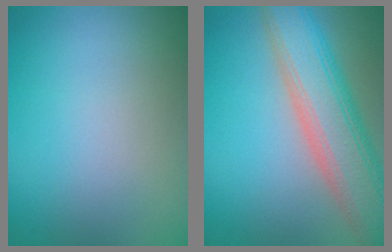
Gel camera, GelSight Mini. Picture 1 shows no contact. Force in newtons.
{"total": 8.5, "press": 8.5, "slide": 0.3}